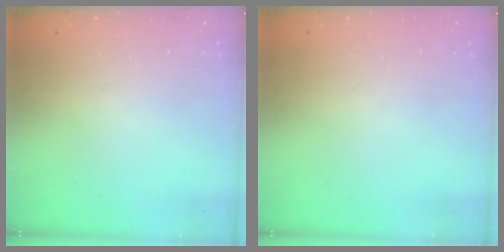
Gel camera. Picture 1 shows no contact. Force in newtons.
{"total": 0.0}